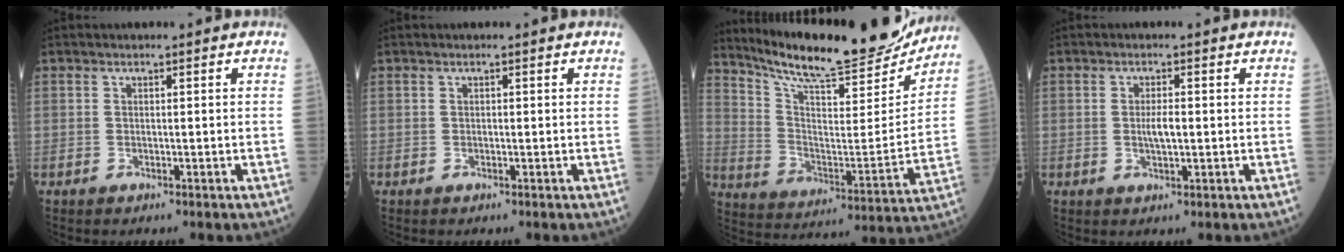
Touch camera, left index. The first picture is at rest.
{"total": 0.0}
{"total": 23.1, "force": [21.1, 2.8, 9.0], "torque": [-0.154, -0.044, 0.311]}
{"total": 2.5, "force": [0.0, 0.5, 2.4], "torque": [-0.048, 0.000, 0.002]}